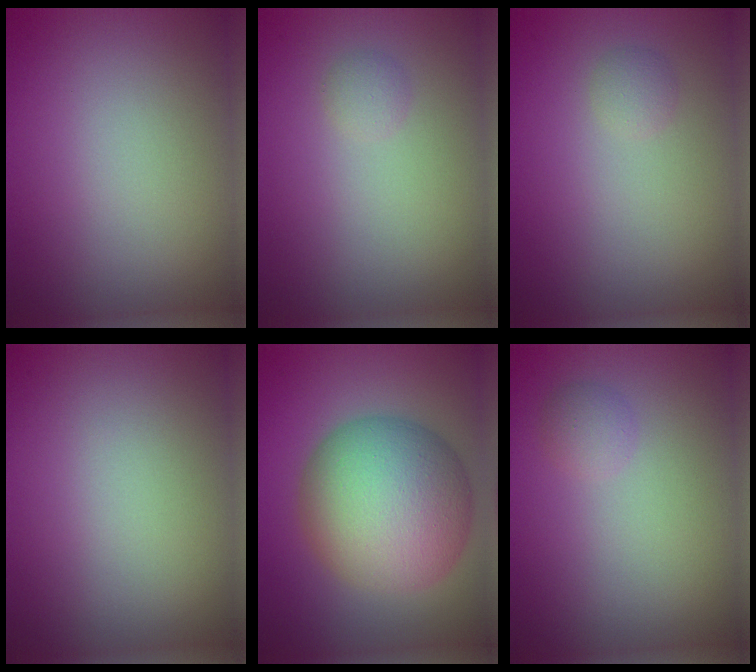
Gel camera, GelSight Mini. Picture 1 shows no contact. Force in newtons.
{"total": 0.8, "press": 0.8, "slide": 0.1}
{"total": 0.9, "press": 0.9, "slide": 0.0}
{"total": 0.0}
{"total": 11.5, "press": 11.5, "slide": 0.3}
{"total": 1.1, "press": 1.1, "slide": 0.1}